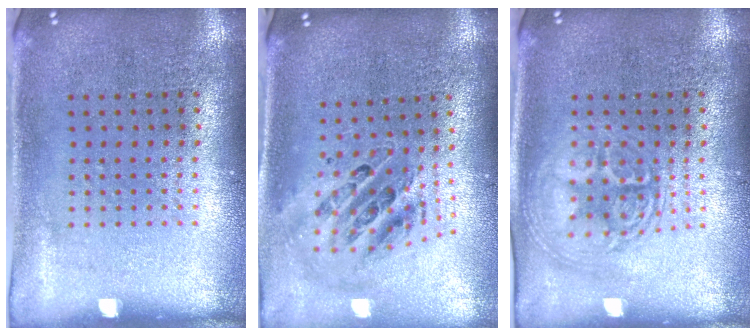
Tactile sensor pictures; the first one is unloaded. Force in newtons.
{"total": 1.4, "press": 1.2, "slide": 0.6}
{"total": 2.8, "press": 2.7, "slide": 0.3}